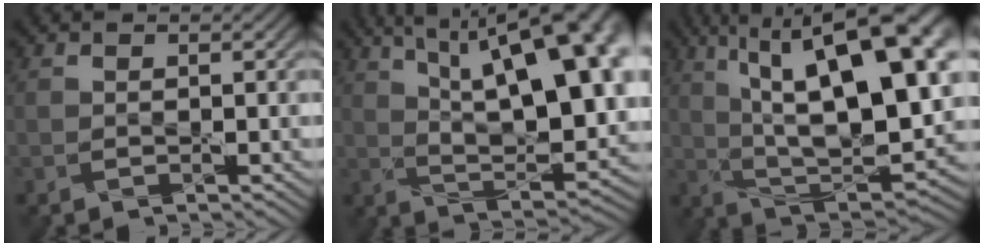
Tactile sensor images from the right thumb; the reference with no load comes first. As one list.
[{"total": 20.7, "force": [7.9, 9.1, 16.8], "torque": [-0.247, 0.059, 0.125]}, {"total": 21.3, "force": [7.8, 8.7, 17.8], "torque": [-0.282, 0.047, 0.119]}]